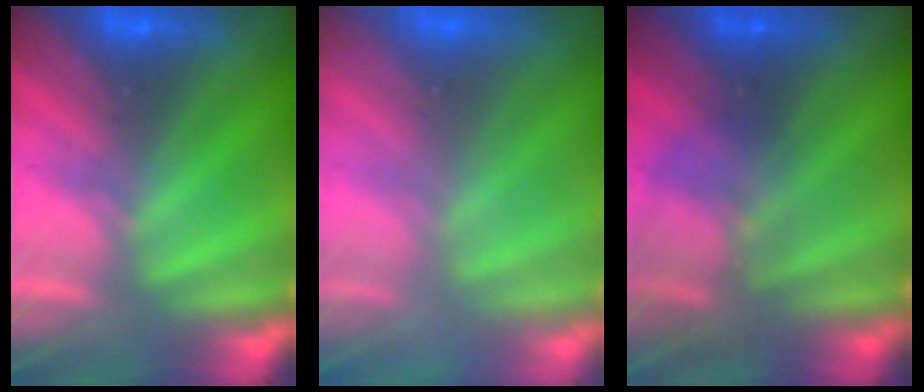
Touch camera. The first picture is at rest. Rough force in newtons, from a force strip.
{"total": 7.3}
{"total": 2.1}